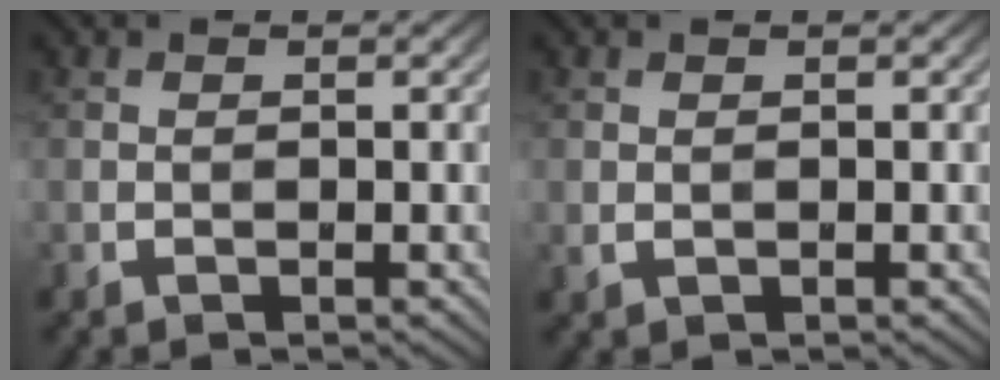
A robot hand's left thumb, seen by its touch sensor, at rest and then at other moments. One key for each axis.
{"total": 0.9, "fx": 0.0, "fy": 0.6, "fz": 0.6, "tx": -0.014, "ty": -0.004, "tz": 0.002}